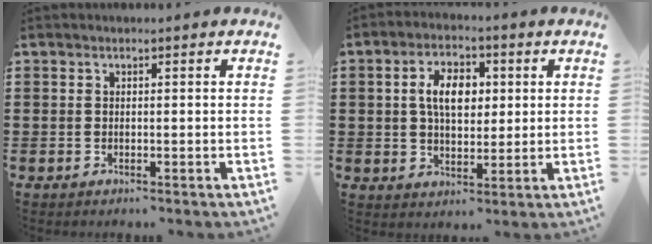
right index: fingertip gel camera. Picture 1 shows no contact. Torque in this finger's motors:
{"motor_torque": [0.83, -0.29, 0.49, 0.10]}